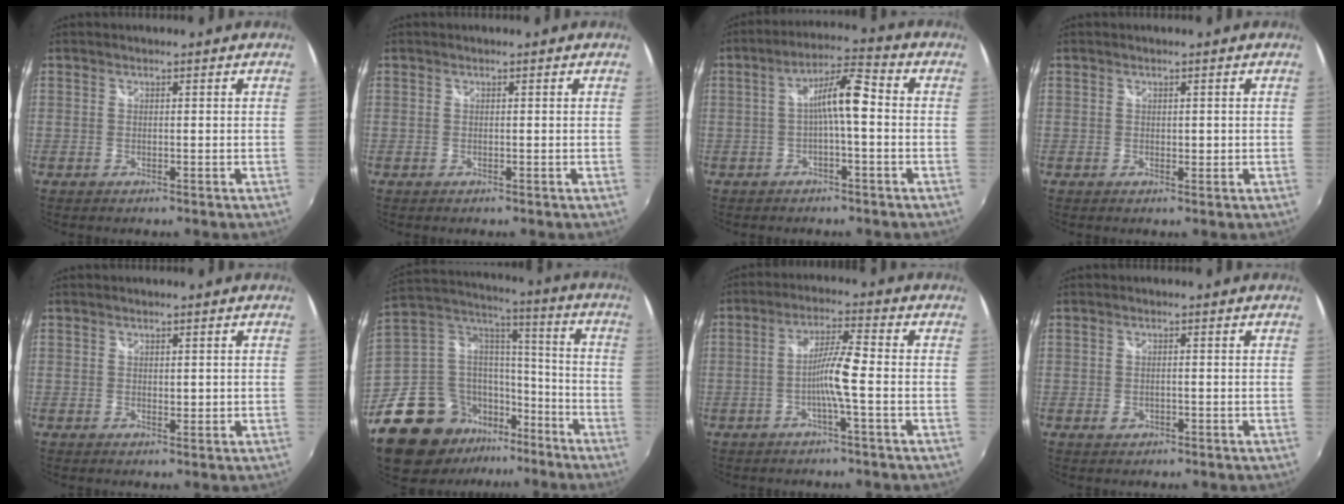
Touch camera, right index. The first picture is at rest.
{"total": 0.0}
{"total": 7.3, "force": [-0.6, 1.1, 7.2], "torque": [-0.133, 0.018, -0.011]}
{"total": 1.1, "force": [0.3, 0.7, 0.8], "torque": [-0.010, 0.000, 0.005]}
{"total": 1.2, "force": [0.5, 0.7, 0.9], "torque": [-0.012, -0.001, 0.008]}
{"total": 19.9, "force": [-13.9, 12.1, 7.4], "torque": [-0.170, 0.049, -0.226]}
{"total": 6.3, "force": [-1.7, -0.4, 6.0], "torque": [-0.117, 0.004, -0.033]}
{"total": 1.5, "force": [-0.4, 1.0, 1.1], "torque": [-0.020, -0.002, -0.004]}